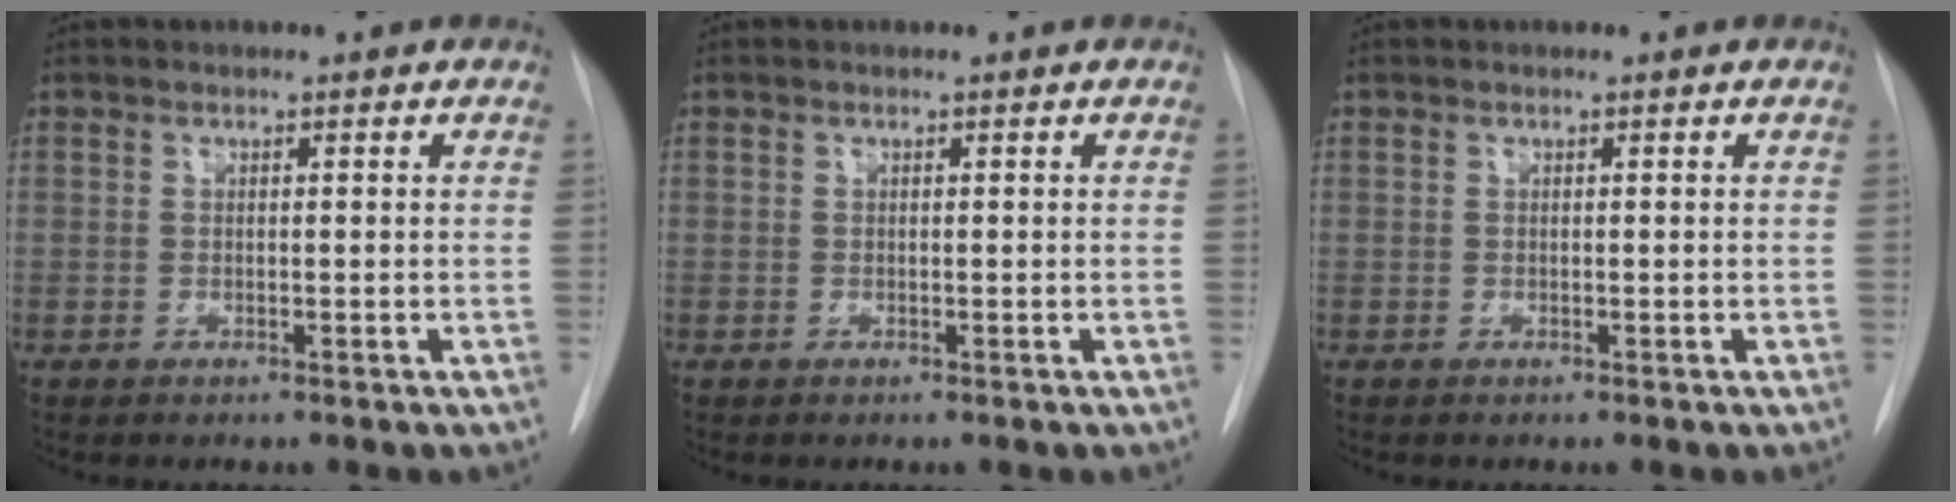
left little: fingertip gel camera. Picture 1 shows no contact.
{"total": 0.0}
{"total": 0.0}